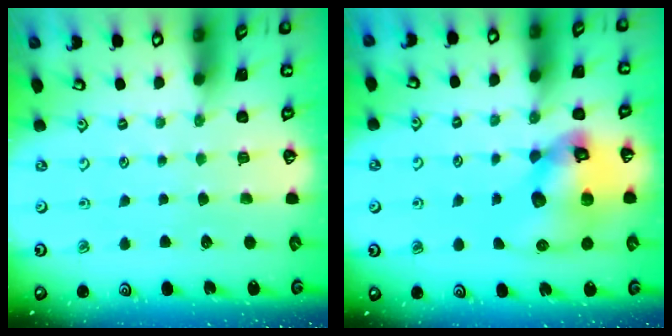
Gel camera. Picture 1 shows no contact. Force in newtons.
{"total": 16.0, "press": 15.9, "slide": 2.1}